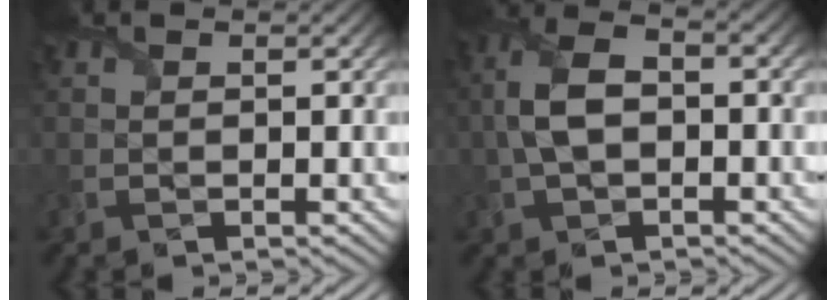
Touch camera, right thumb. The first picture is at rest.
{"total": 6.8, "force": [-0.4, 3.9, 5.5], "torque": [-0.131, 0.010, -0.015]}